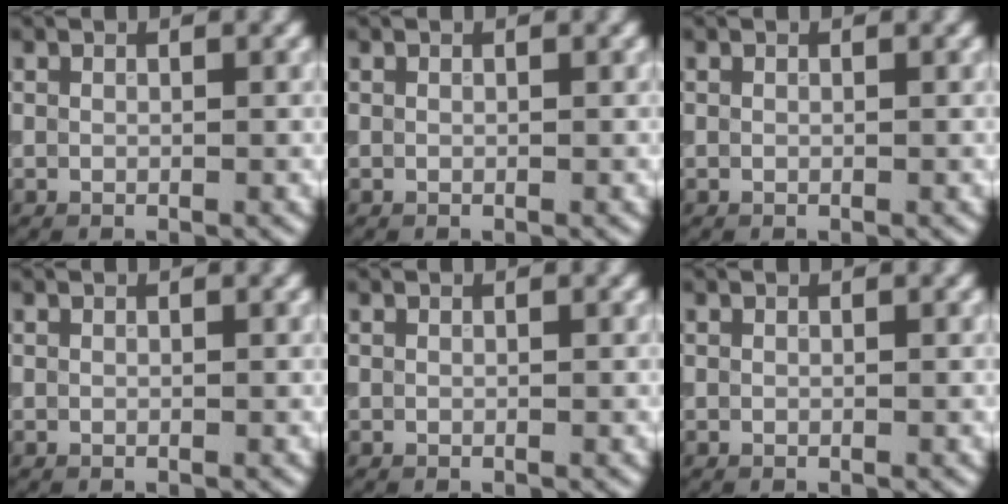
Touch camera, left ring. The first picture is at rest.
{"total": 0.0}
{"total": 0.0}
{"total": 0.0}
{"total": 0.0}
{"total": 0.0}